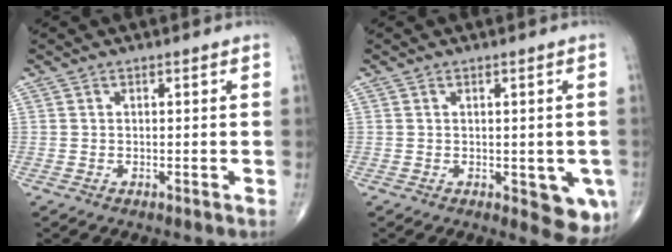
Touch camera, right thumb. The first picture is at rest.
{"total": 6.6, "force": [-1.7, 2.9, 5.7], "torque": [-0.039, -0.010, -0.014]}